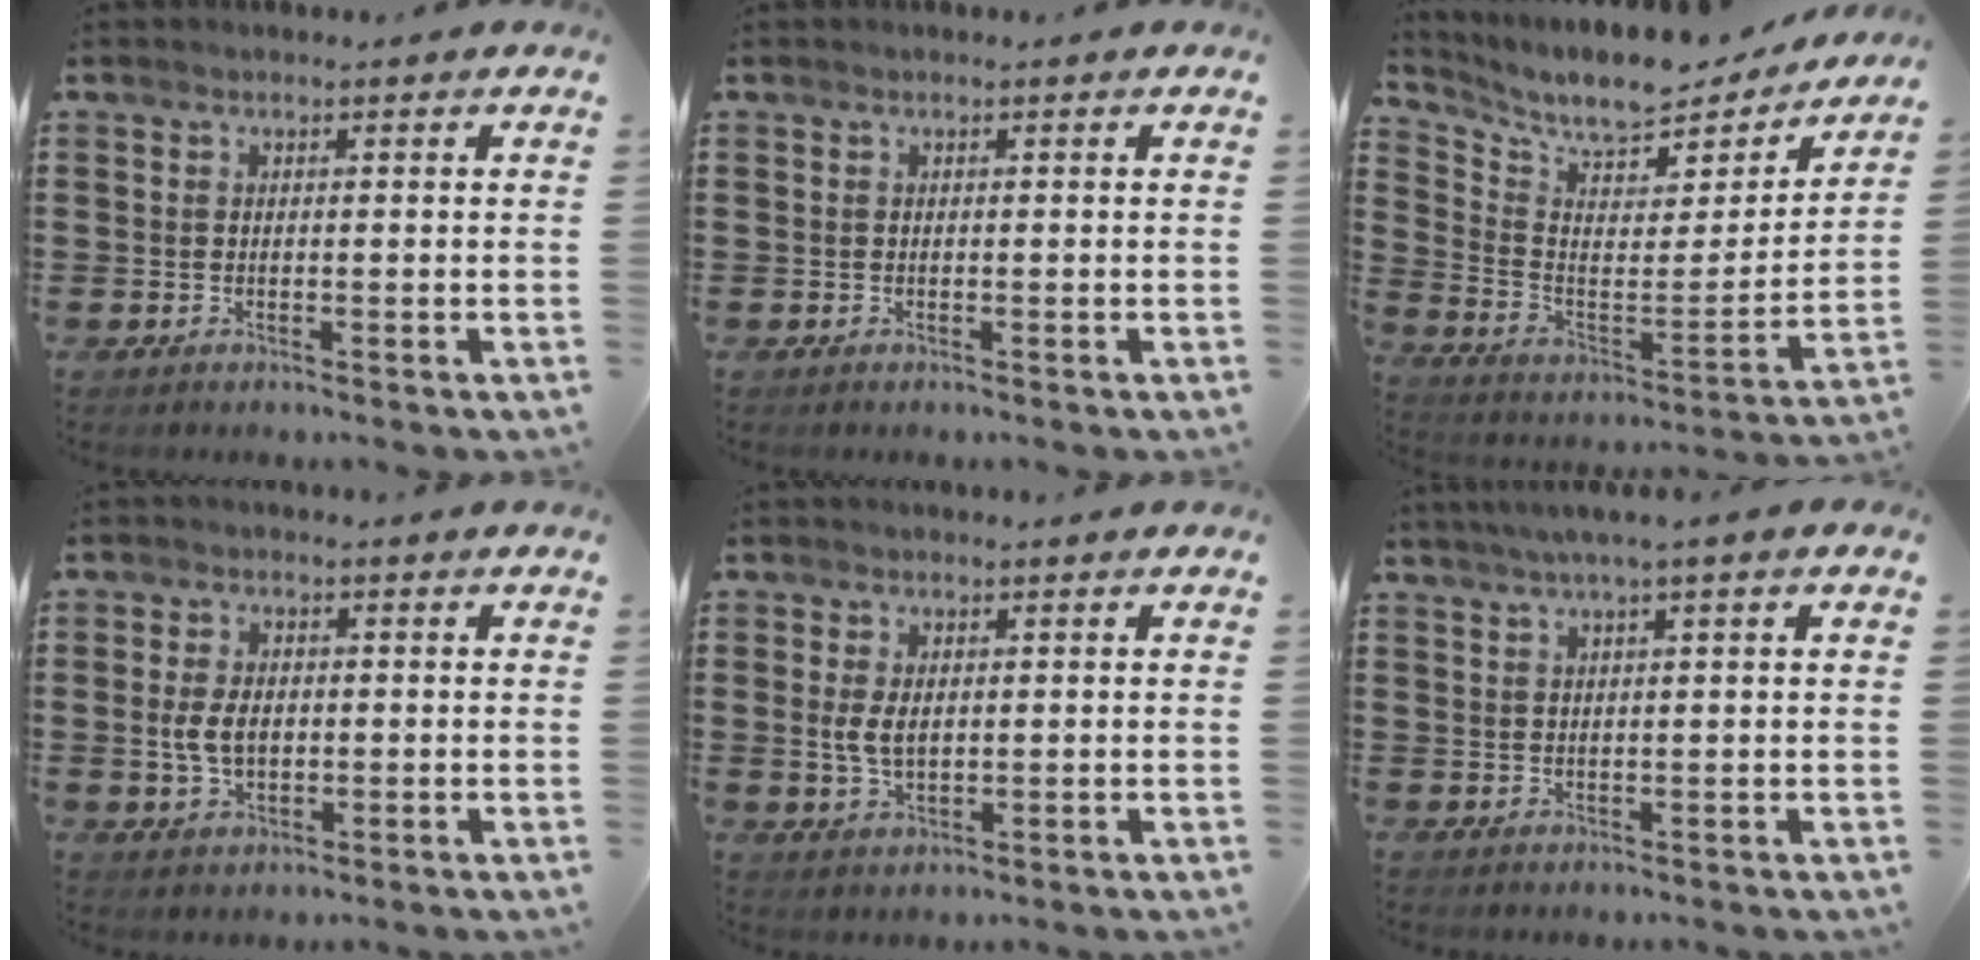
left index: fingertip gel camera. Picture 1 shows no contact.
{"total": 0.0}
{"total": 8.1, "force": [7.2, 1.7, 3.2], "torque": [-0.083, -0.061, 0.119]}
{"total": 4.7, "force": [-0.3, 2.9, 3.6], "torque": [-0.086, 0.003, -0.011]}
{"total": 3.6, "force": [0.2, 2.1, 2.9], "torque": [-0.075, 0.002, -0.001]}
{"total": 2.2, "force": [1.1, -0.3, 1.9], "torque": [-0.036, 0.001, 0.019]}